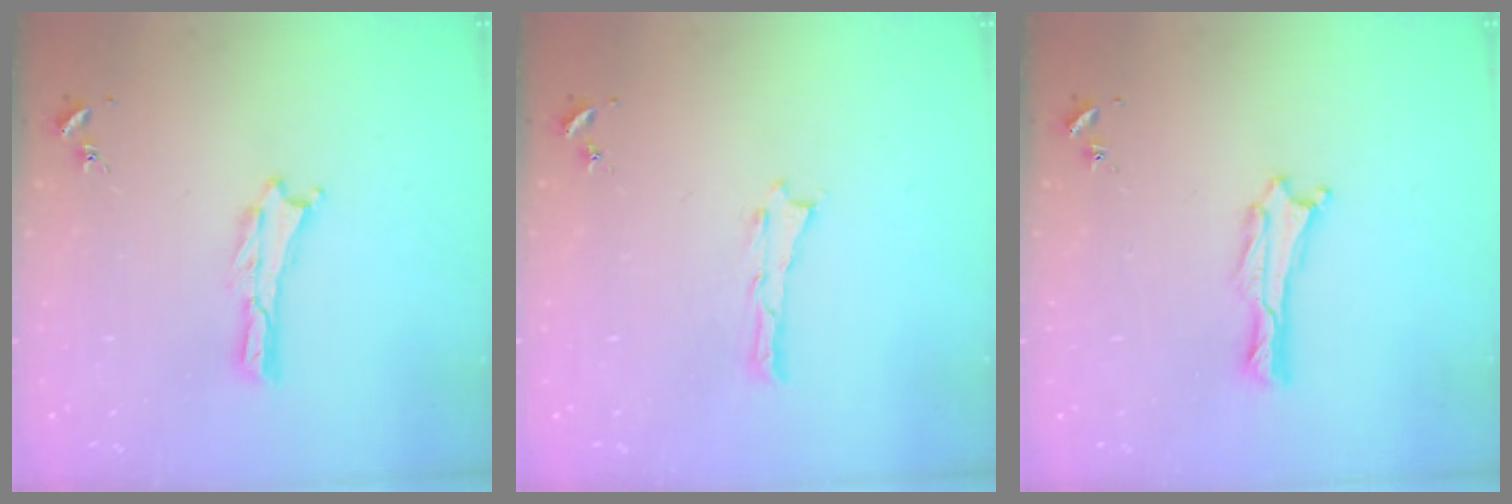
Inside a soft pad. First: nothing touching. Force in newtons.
{"total": 0.0}
{"total": 0.6, "press": 0.6, "slide": 0.2}